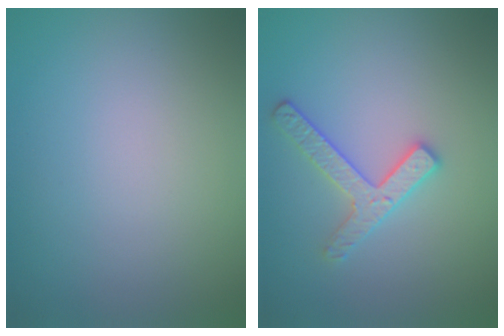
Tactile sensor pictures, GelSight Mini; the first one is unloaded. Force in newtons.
{"total": 2.6, "press": 2.5, "slide": 0.4}